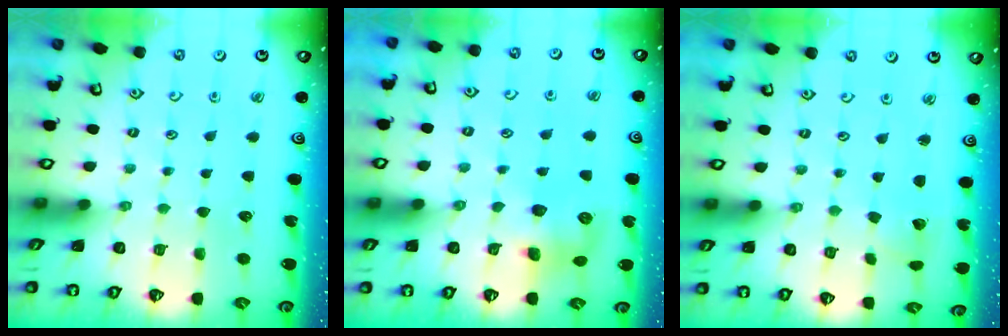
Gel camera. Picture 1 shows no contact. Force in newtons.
{"total": 8.3, "press": 8.3, "slide": 0.4}
{"total": 2.0, "press": 2.0, "slide": 0.1}